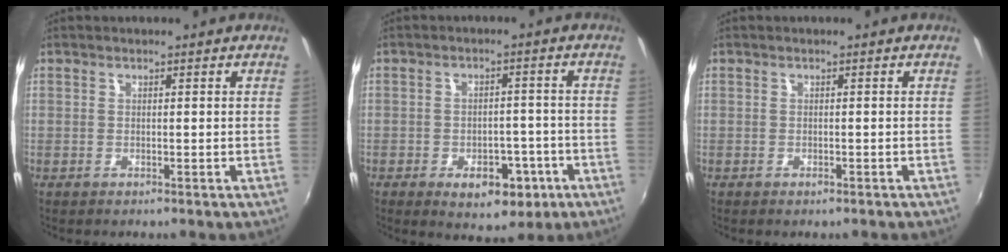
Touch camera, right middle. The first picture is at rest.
{"total": 8.8, "force": [-4.4, 5.3, 5.4], "torque": [-0.092, 0.000, -0.048]}
{"total": 0.7, "force": [-0.5, 0.4, 0.3], "torque": [-0.005, -0.002, -0.008]}